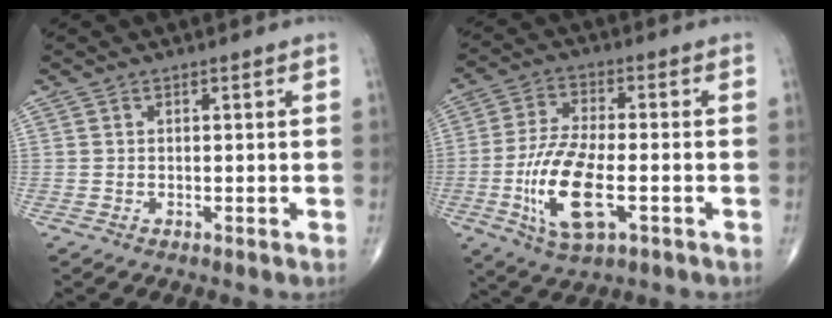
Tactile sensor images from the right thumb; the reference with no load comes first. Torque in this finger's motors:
{"motor_torque": [2.19, 2.40, 1.56, -0.01, 0.50]}